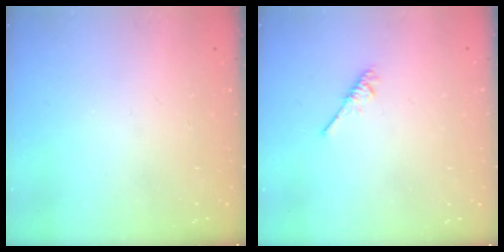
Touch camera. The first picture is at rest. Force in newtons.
{"total": 1.9, "press": 1.9, "slide": 0.4}